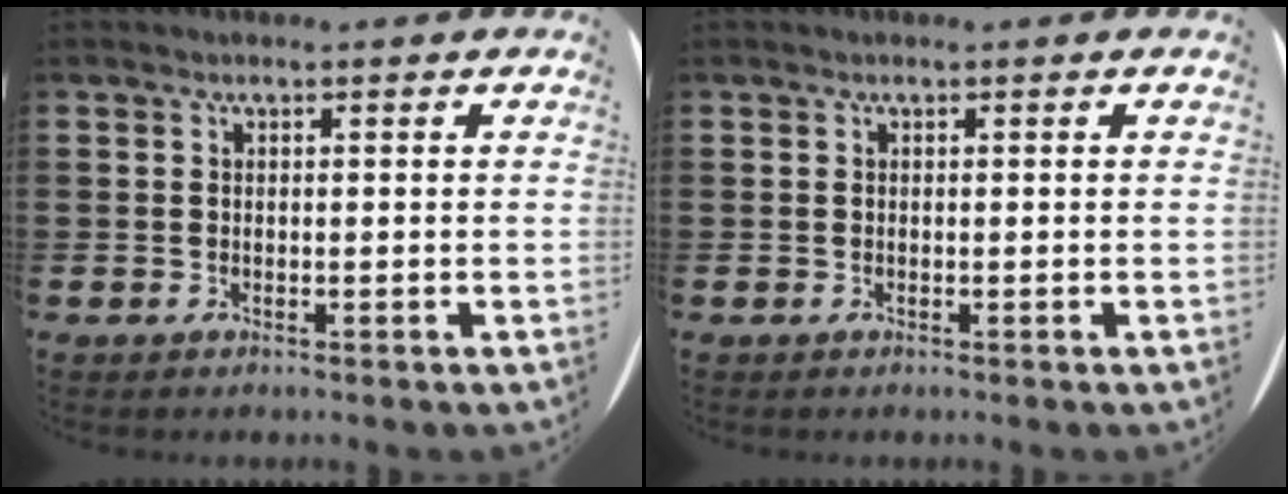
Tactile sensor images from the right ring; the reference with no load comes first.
{"total": 0.0}